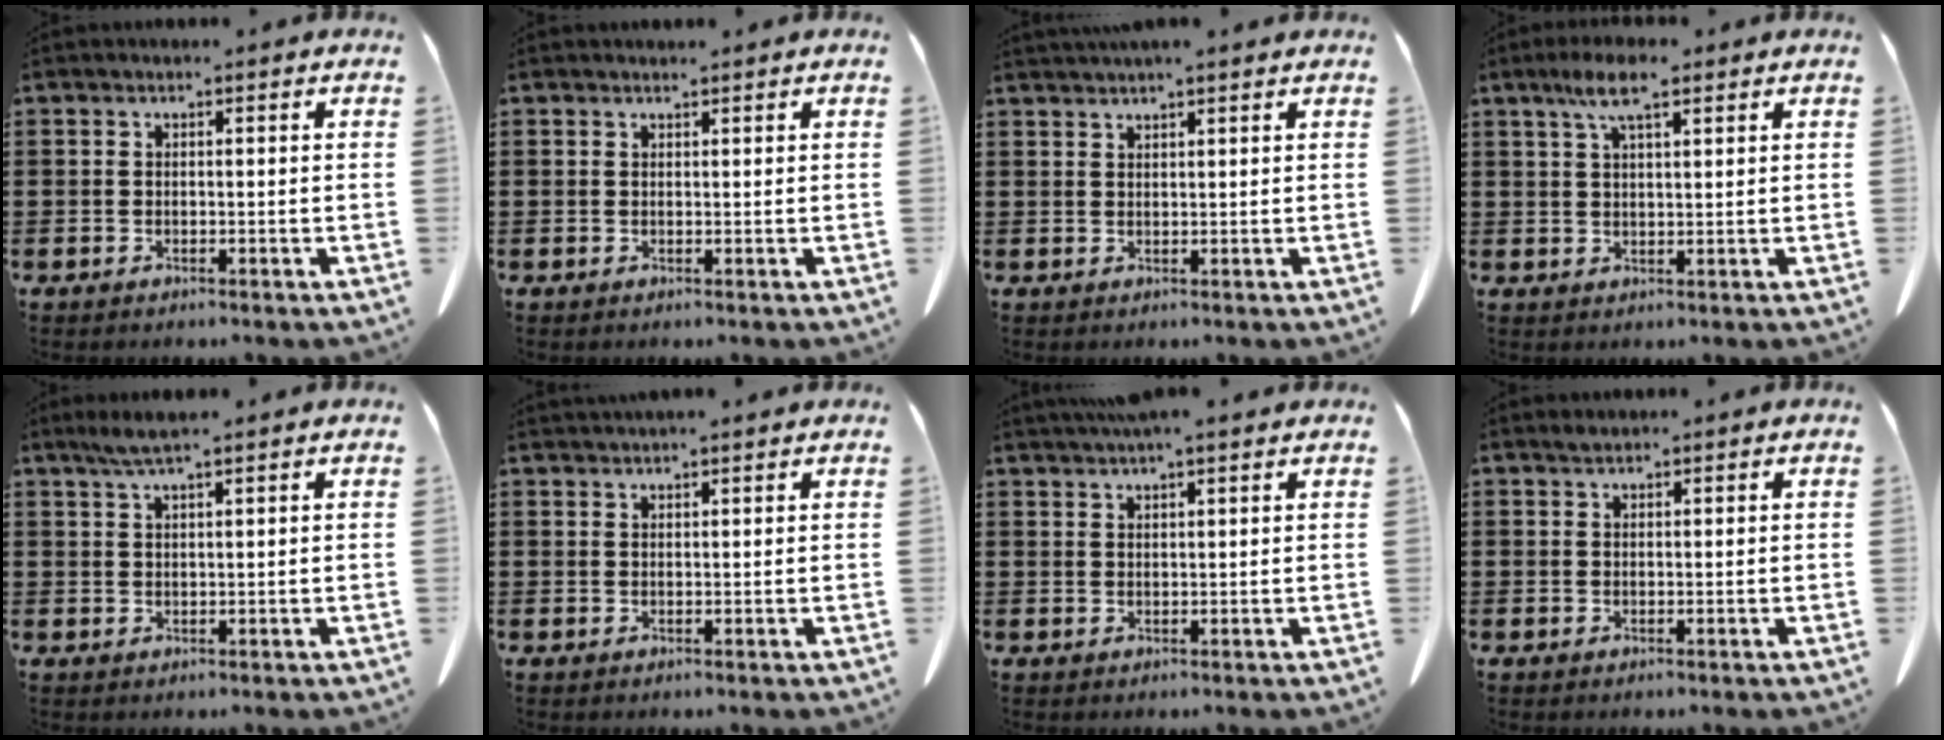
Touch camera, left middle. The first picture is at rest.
{"total": 0.5, "force": [0.5, 0.0, 0.1], "torque": [-0.005, -0.001, 0.011]}
{"total": 1.7, "force": [1.6, 0.0, 0.6], "torque": [-0.015, 0.000, 0.031]}
{"total": 5.6, "force": [3.3, 1.4, 4.3], "torque": [-0.092, 0.008, 0.056]}
{"total": 2.9, "force": [2.1, 0.2, 2.0], "torque": [-0.043, 0.003, 0.037]}
{"total": 1.5, "force": [1.5, -0.1, 0.3], "torque": [-0.008, -0.001, 0.028]}
{"total": 2.6, "force": [2.3, 0.0, 1.2], "torque": [-0.028, 0.000, 0.043]}
{"total": 0.9, "force": [0.8, 0.2, 0.2], "torque": [-0.006, 0.001, 0.016]}